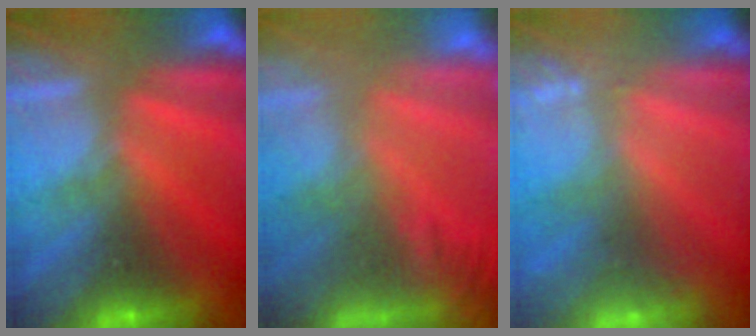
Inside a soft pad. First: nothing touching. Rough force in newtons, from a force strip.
{"total": 5.7}
{"total": 2.5}